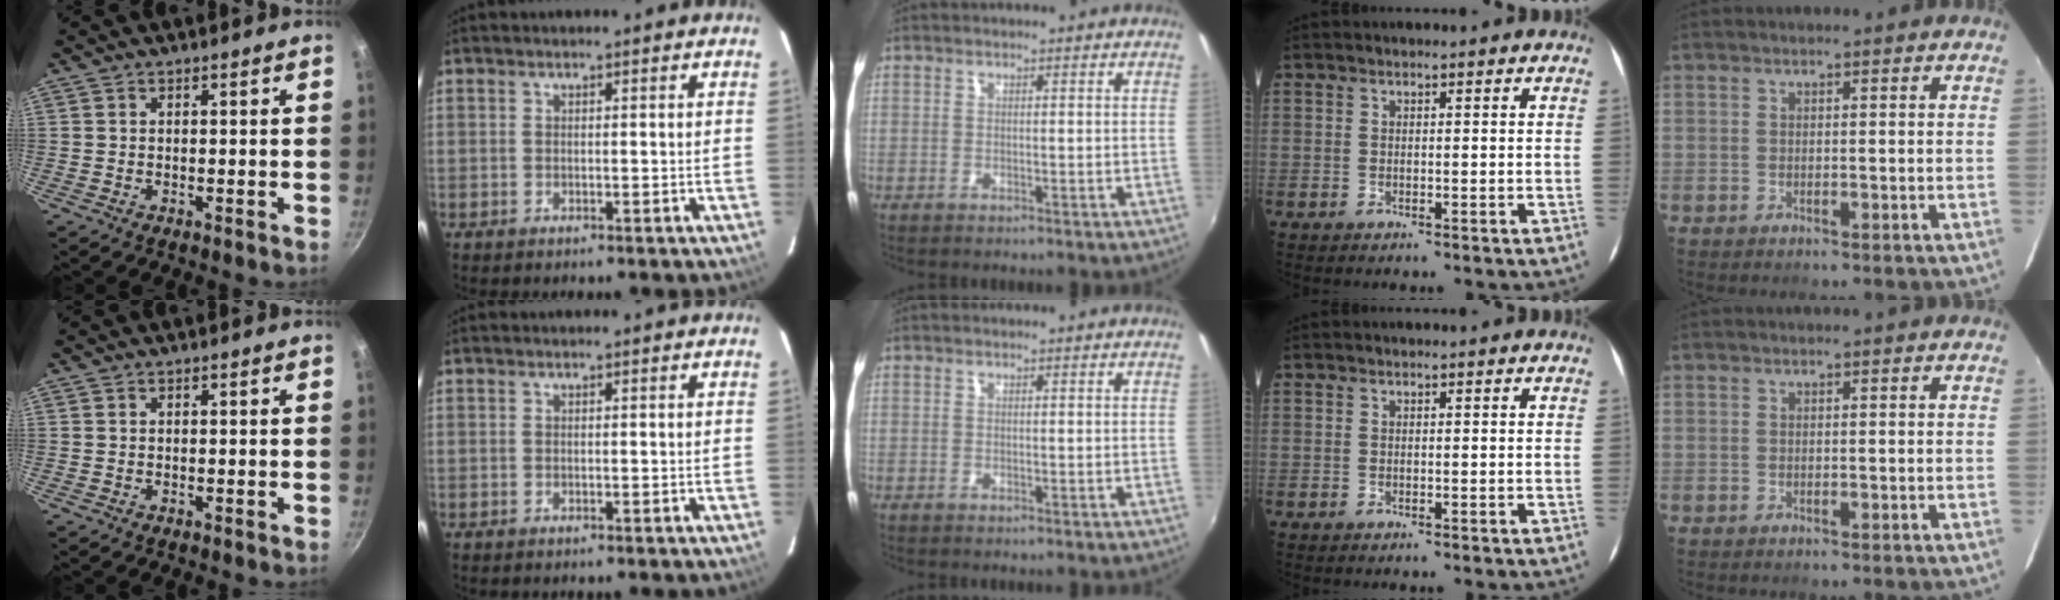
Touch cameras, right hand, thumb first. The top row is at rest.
{}